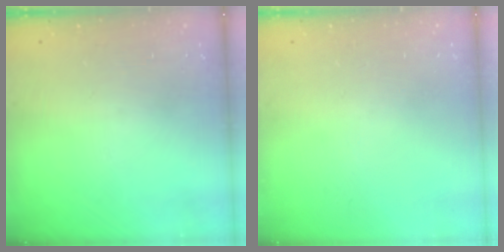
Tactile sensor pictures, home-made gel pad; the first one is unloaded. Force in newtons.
{"total": 0.0}